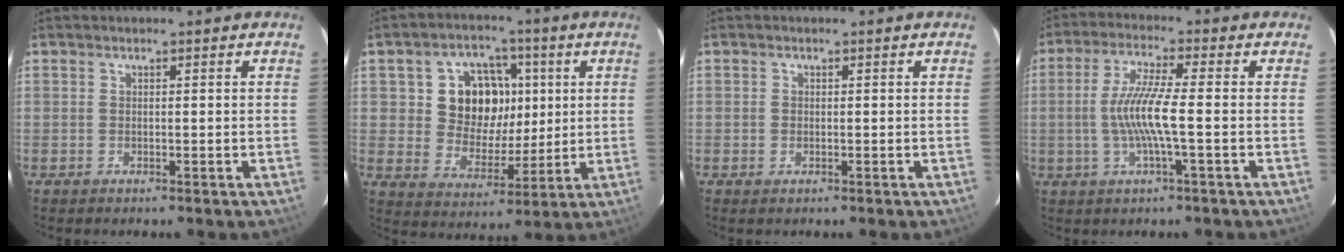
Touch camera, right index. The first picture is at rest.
{"total": 12.0, "force": [2.7, 10.1, 6.0], "torque": [-0.122, 0.019, 0.055]}
{"total": 0.7, "force": [-0.2, 0.6, 0.4], "torque": [-0.007, -0.002, -0.004]}
{"total": 8.6, "force": [-1.4, 0.0, 8.5], "torque": [-0.173, -0.001, -0.026]}